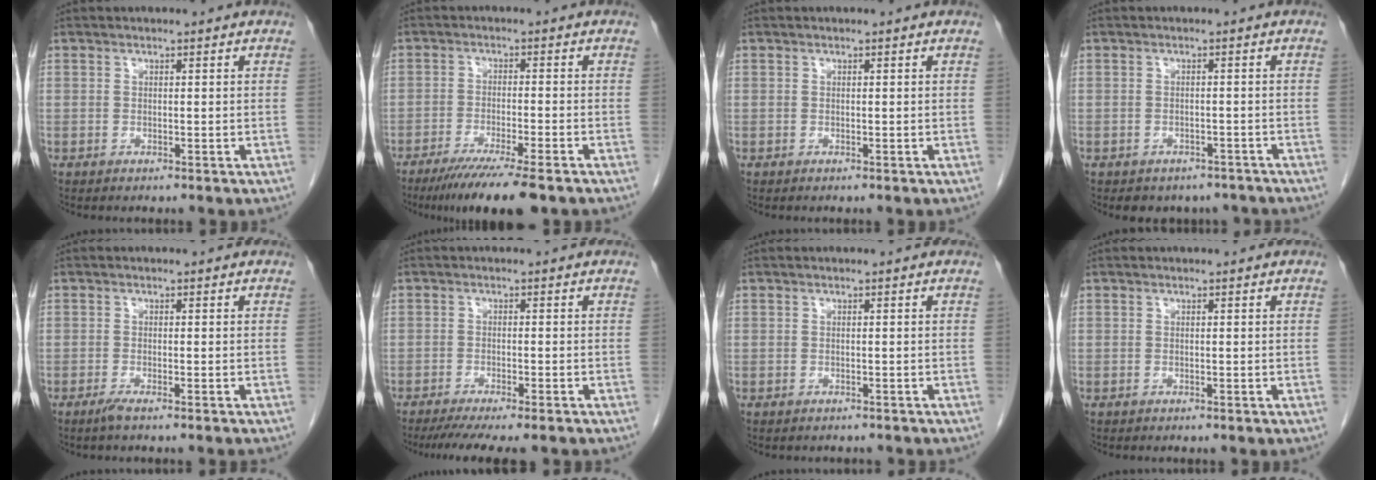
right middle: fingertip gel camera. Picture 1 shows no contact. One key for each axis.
{"total": 10.5, "fx": -7.9, "fy": 0.3, "fz": 6.9, "tx": -0.101, "ty": -0.024, "tz": -0.123}
{"total": 0.0}
{"total": 5.5, "fx": -4.6, "fy": 3.0, "fz": 0.7, "tx": 0.003, "ty": 0.012, "tz": -0.051}
{"total": 1.8, "fx": -1.4, "fy": -0.3, "fz": 1.1, "tx": -0.022, "ty": -0.003, "tz": -0.026}
{"total": 9.8, "fx": -8.3, "fy": 0.9, "fz": 5.1, "tx": -0.066, "ty": -0.015, "tz": -0.120}
{"total": 2.0, "fx": -1.8, "fy": 0.8, "fz": 0.3, "tx": -0.009, "ty": -0.001, "tz": -0.021}
{"total": 0.0}